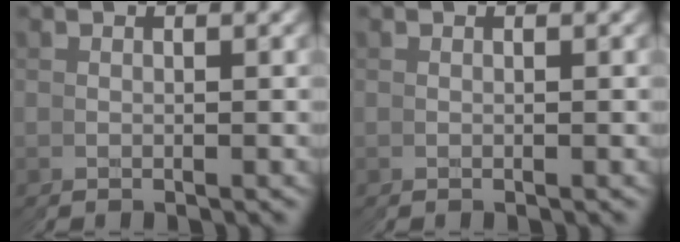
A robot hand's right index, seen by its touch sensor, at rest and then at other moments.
{"total": 0.0}